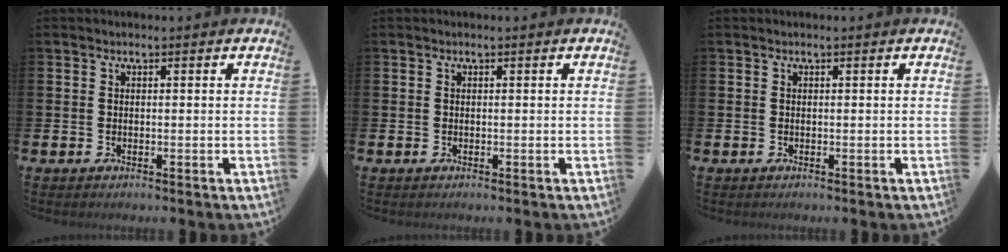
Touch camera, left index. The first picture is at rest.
{"total": 0.0}
{"total": 0.0}